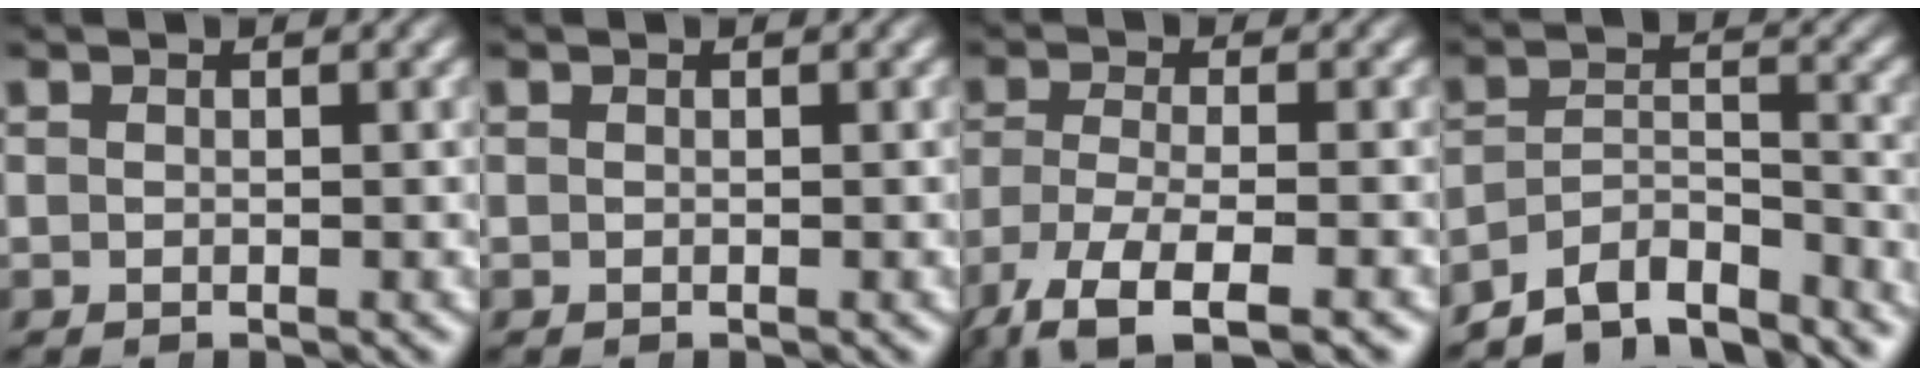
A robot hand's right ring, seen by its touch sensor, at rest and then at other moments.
{"total": 0.0}
{"total": 9.2, "force": [-6.6, 3.8, 5.2], "torque": [-0.114, -0.058, -0.076]}
{"total": 9.4, "force": [-7.8, 4.1, 3.3], "torque": [-0.067, -0.041, -0.120]}